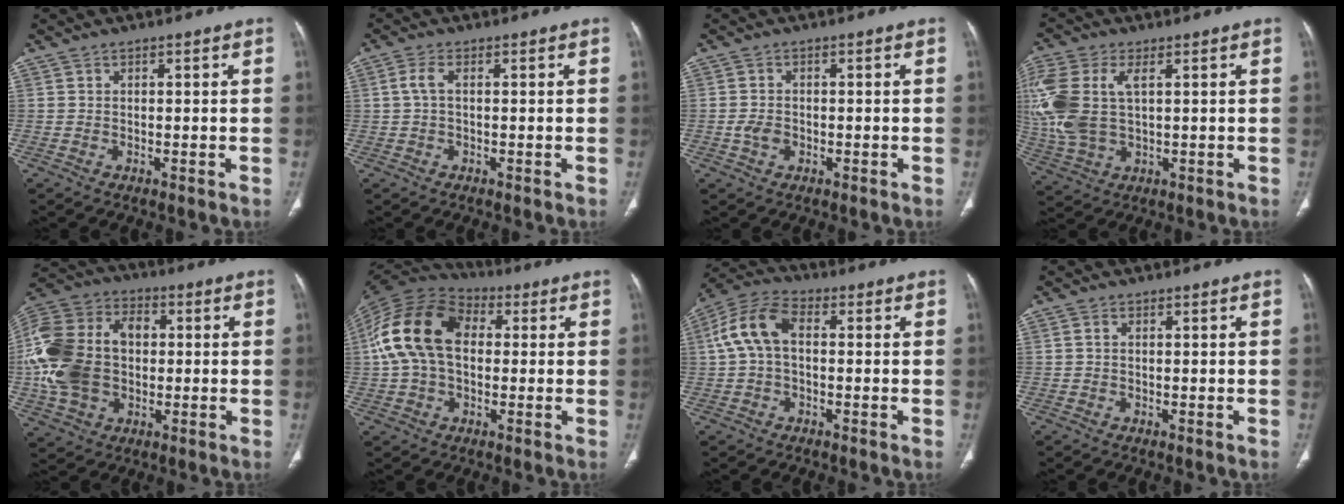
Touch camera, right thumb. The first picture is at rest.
{"total": 2.5, "force": [0.3, 1.1, 2.3], "torque": [-0.057, 0.005, 0.003]}
{"total": 2.5, "force": [-0.7, 1.8, 1.5], "torque": [-0.024, 0.004, -0.014]}
{"total": 14.6, "force": [2.8, 8.3, 11.7], "torque": [-0.301, 0.008, 0.061]}
{"total": 21.4, "force": [0.0, 15.4, 14.9], "torque": [-0.309, 0.026, 0.005]}
{"total": 16.7, "force": [1.8, 11.2, 12.3], "torque": [-0.236, 0.038, 0.023]}
{"total": 9.4, "force": [0.6, 5.7, 7.5], "torque": [-0.157, 0.030, 0.005]}
{"total": 0.8, "force": [0.1, 0.5, 0.6], "torque": [-0.012, 0.001, 0.000]}